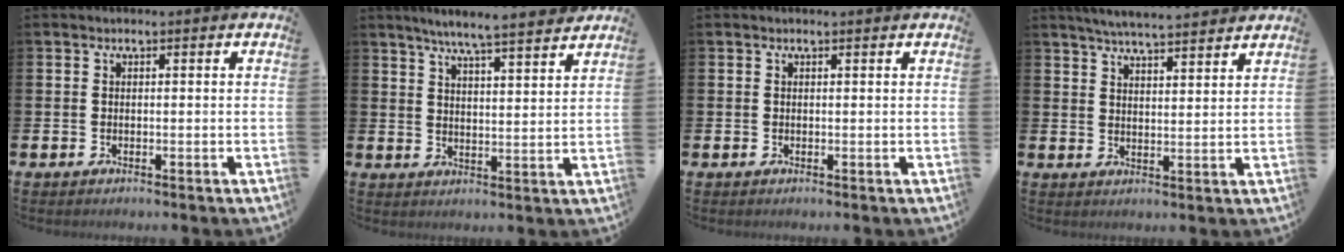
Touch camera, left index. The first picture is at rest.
{"total": 6.3, "force": [6.0, -0.3, 2.0], "torque": [-0.054, -0.034, 0.105]}
{"total": 0.0}
{"total": 5.2, "force": [5.1, -0.1, 1.0], "torque": [-0.030, -0.028, 0.092]}